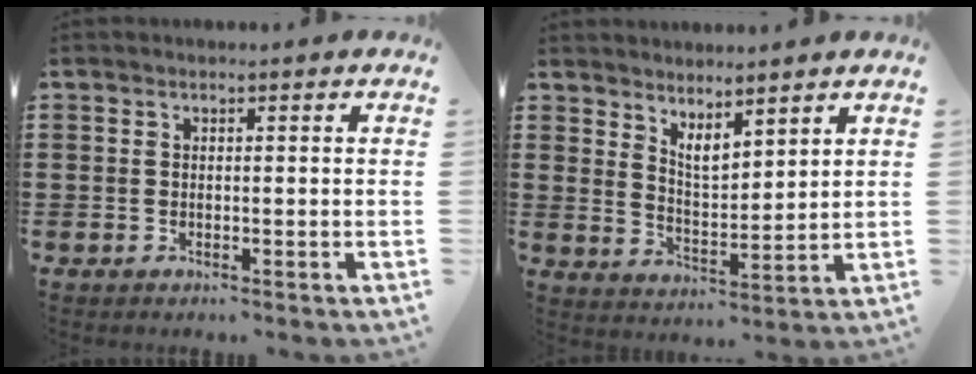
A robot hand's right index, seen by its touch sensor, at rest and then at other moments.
{"total": 3.9, "force": [3.6, 0.7, 1.1], "torque": [-0.034, -0.010, 0.066]}